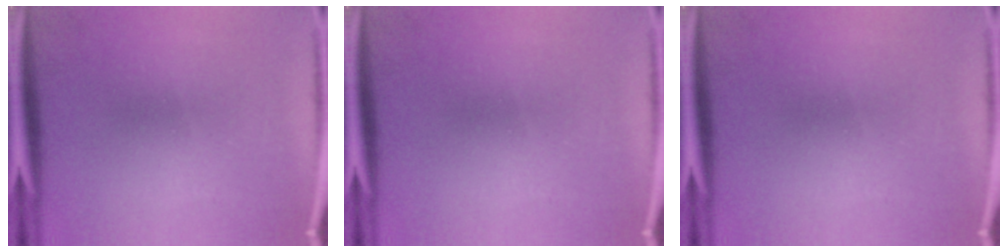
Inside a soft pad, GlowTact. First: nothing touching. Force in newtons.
{"total": 0.0}
{"total": 0.0}